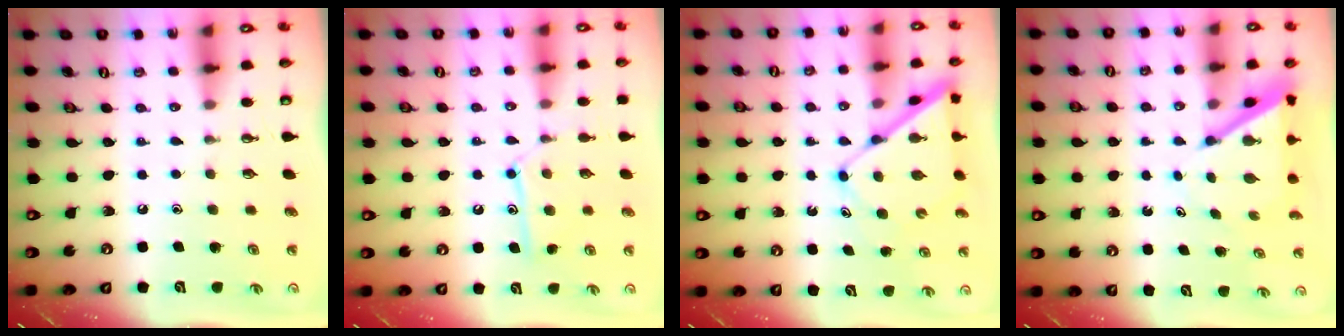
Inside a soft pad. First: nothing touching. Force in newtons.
{"total": 12.3, "press": 12.3, "slide": 0.8}
{"total": 10.2, "press": 10.2, "slide": 0.9}
{"total": 5.6, "press": 5.6, "slide": 0.5}